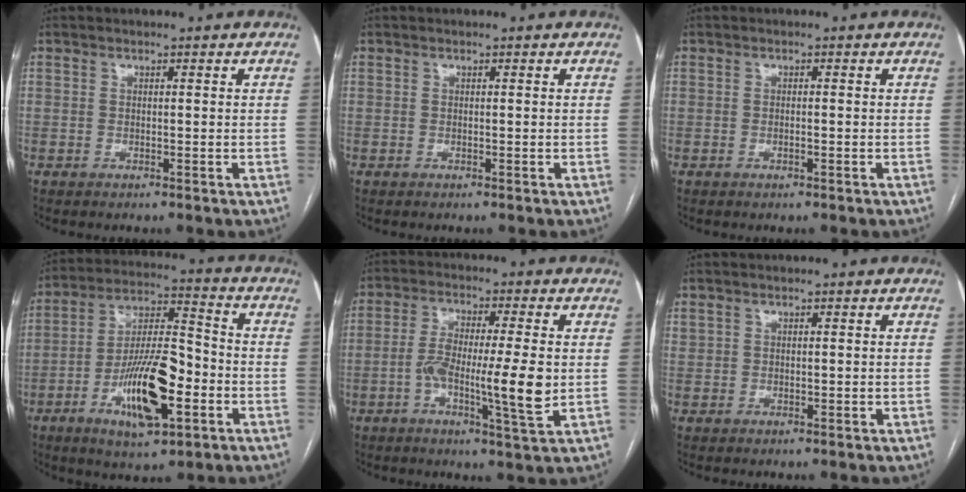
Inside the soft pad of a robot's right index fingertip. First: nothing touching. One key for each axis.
{"total": 0.0}
{"total": 0.6, "fx": -0.2, "fy": 0.1, "fz": 0.6, "tx": -0.011, "ty": 0.000, "tz": -0.002}
{"total": 15.2, "fx": -5.2, "fy": 4.3, "fz": 13.6, "tx": -0.251, "ty": 0.002, "tz": -0.085}
{"total": 10.5, "fx": -1.5, "fy": 0.8, "fz": 10.4, "tx": -0.182, "ty": -0.004, "tz": -0.030}
{"total": 0.8, "fx": 0.6, "fy": 0.4, "fz": 0.3, "tx": -0.003, "ty": 0.003, "tz": 0.014}